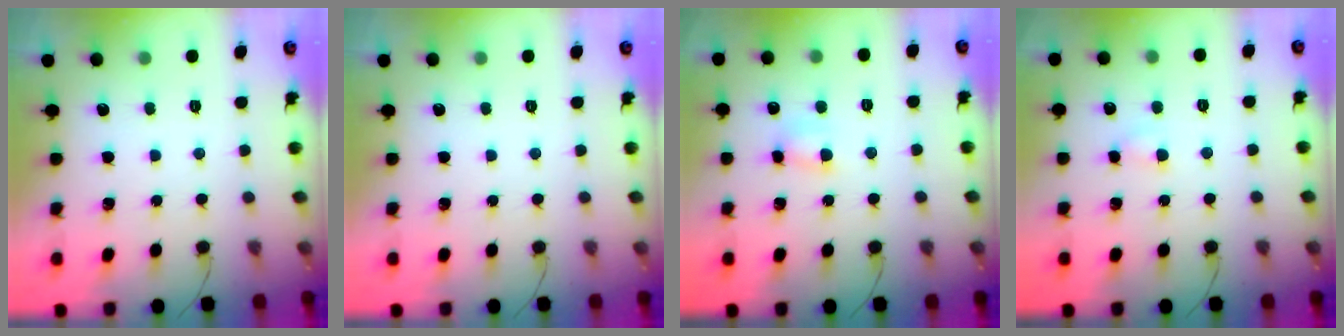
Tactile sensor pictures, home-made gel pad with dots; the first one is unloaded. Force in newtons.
{"total": 0.0}
{"total": 4.6, "press": 4.4, "slide": 1.1}
{"total": 2.6, "press": 2.5, "slide": 0.8}